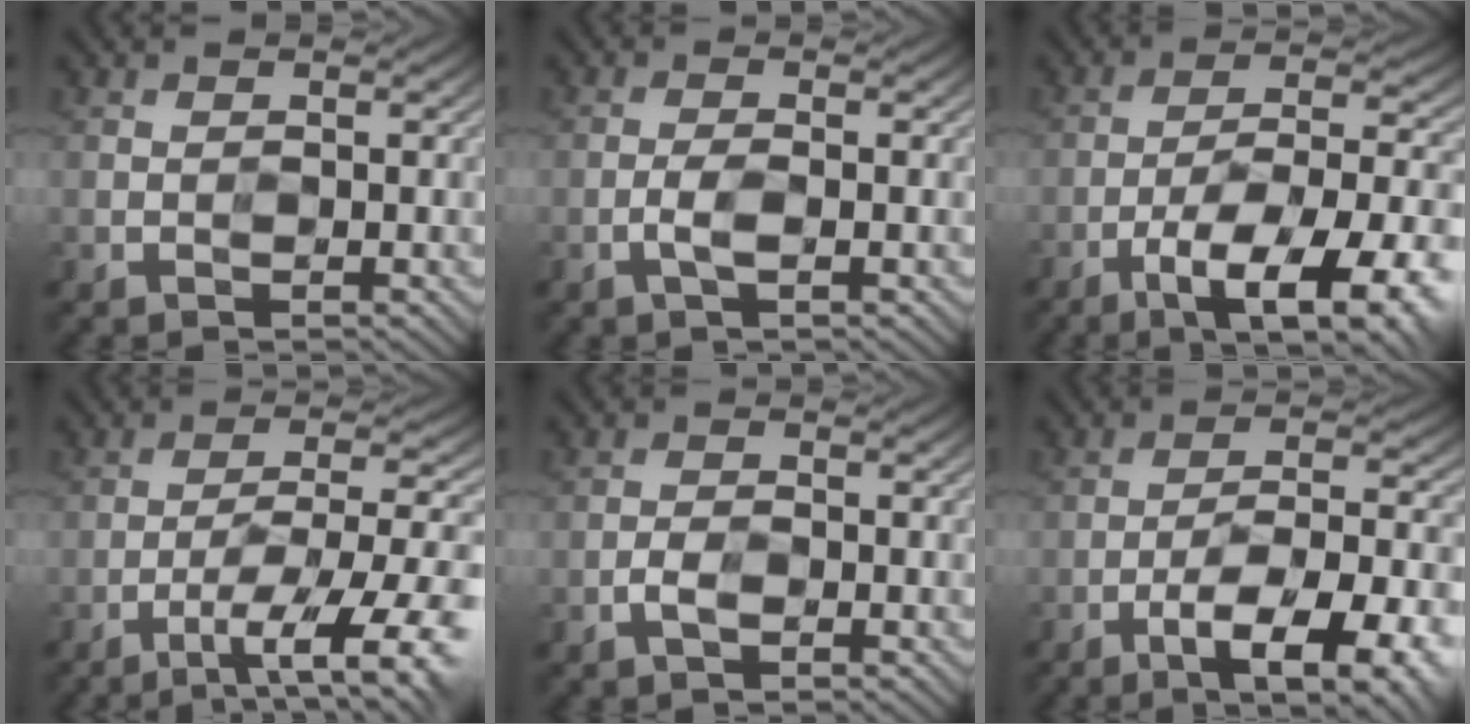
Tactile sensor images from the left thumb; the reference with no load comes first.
{"total": 2.0, "force": [-1.1, 0.6, 1.5], "torque": [-0.033, -0.002, -0.022]}
{"total": 13.2, "force": [-7.3, 4.6, 10.0], "torque": [-0.150, -0.006, -0.114]}
{"total": 9.8, "force": [-4.8, 2.4, 8.2], "torque": [-0.134, -0.006, -0.072]}
{"total": 2.0, "force": [-1.3, 1.0, 1.0], "torque": [-0.019, -0.004, -0.025]}
{"total": 12.0, "force": [-6.9, 3.6, 9.1], "torque": [-0.142, -0.003, -0.107]}